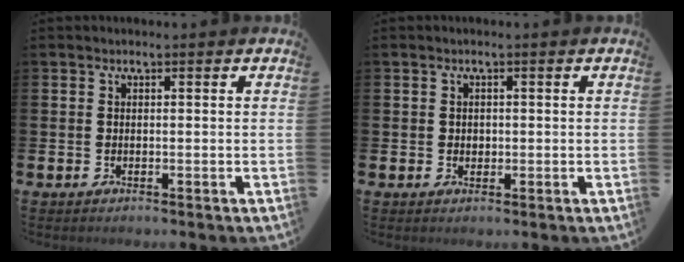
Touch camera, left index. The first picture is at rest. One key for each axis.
{"total": 0.9, "fx": 0.3, "fy": 0.7, "fz": 0.3, "tx": 0.007, "ty": 0.002, "tz": 0.002}